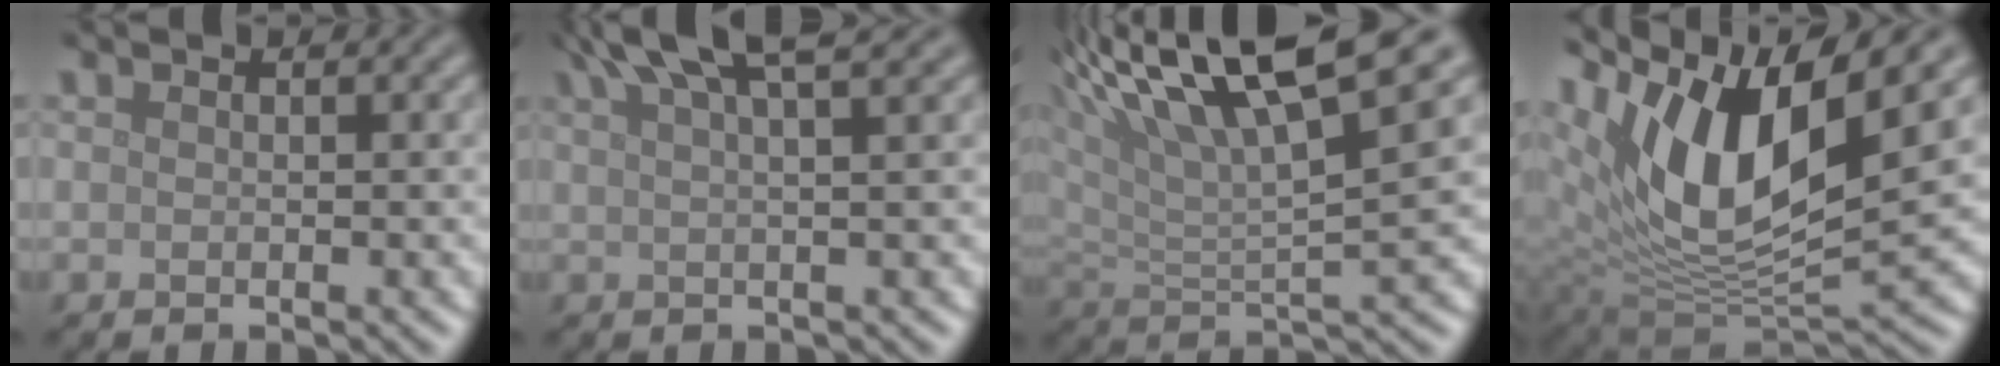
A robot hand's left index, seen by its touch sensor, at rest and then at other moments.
{"total": 6.6, "force": [4.7, 1.1, 4.4], "torque": [-0.052, 0.025, 0.057]}
{"total": 12.4, "force": [7.8, 2.7, 9.3], "torque": [-0.164, 0.017, 0.133]}
{"total": 12.3, "force": [5.9, 5.1, 9.5], "torque": [-0.182, 0.003, 0.113]}